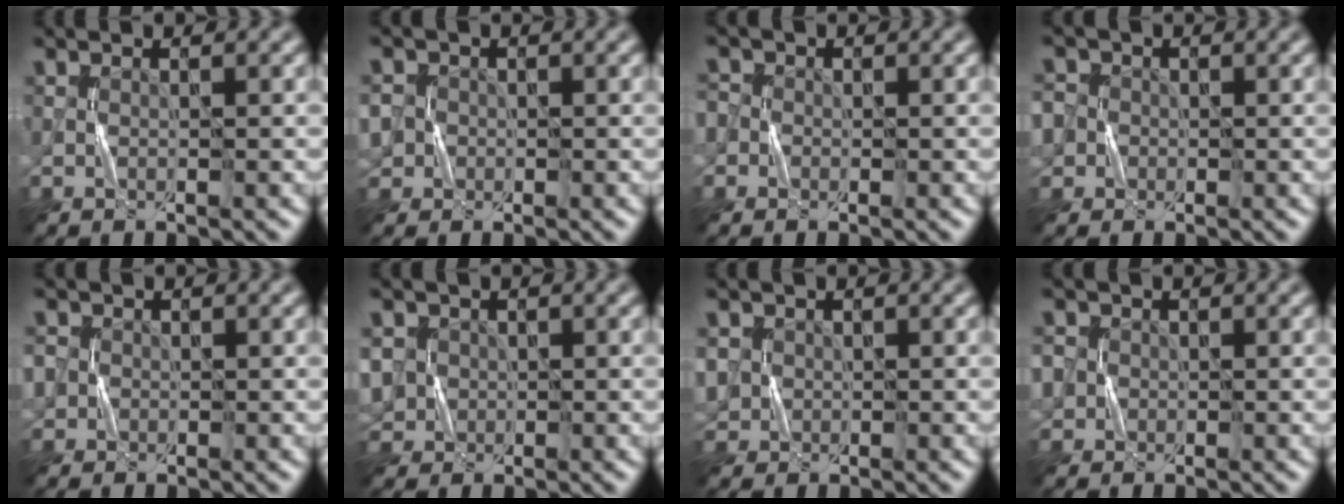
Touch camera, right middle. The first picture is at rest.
{"total": 4.8, "force": [-0.7, 4.5, 1.5], "torque": [-0.035, 0.018, -0.039]}
{"total": 2.3, "force": [0.3, 2.2, 0.6], "torque": [0.006, 0.010, -0.023]}
{"total": 4.6, "force": [0.3, 4.4, 1.5], "torque": [-0.027, 0.029, -0.025]}
{"total": 3.1, "force": [0.4, 2.9, 1.0], "torque": [-0.015, 0.018, -0.012]}
{"total": 5.6, "force": [-0.3, 5.2, 2.2], "torque": [-0.055, 0.025, -0.030]}
{"total": 3.8, "force": [0.0, 3.6, 1.1], "torque": [-0.030, 0.015, -0.011]}
{"total": 3.9, "force": [0.6, 3.7, 1.3], "torque": [-0.027, 0.023, -0.011]}